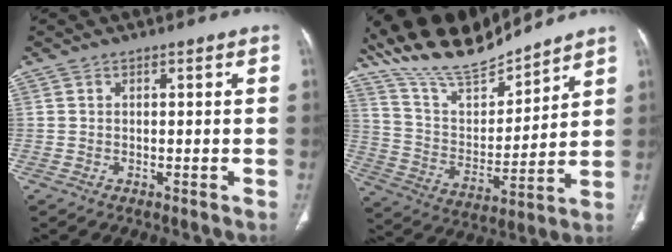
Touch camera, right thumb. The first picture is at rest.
{"total": 18.3, "force": [16.4, 4.2, 6.8], "torque": [-0.096, -0.084, 0.309]}